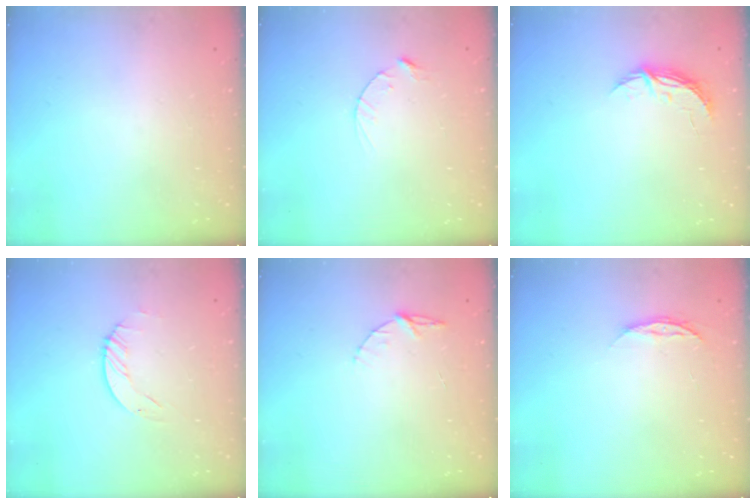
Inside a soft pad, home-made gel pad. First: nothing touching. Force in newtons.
{"total": 2.8, "press": 2.8, "slide": 0.4}
{"total": 4.6, "press": 4.6, "slide": 0.4}
{"total": 1.2, "press": 1.2, "slide": 0.2}
{"total": 5.2, "press": 5.1, "slide": 0.5}
{"total": 4.9, "press": 4.9, "slide": 0.6}